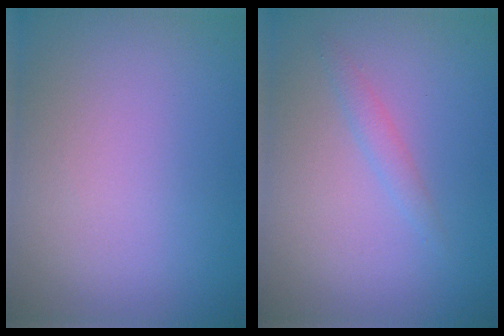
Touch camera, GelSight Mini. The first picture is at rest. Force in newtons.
{"total": 1.1, "press": 1.1, "slide": 0.1}